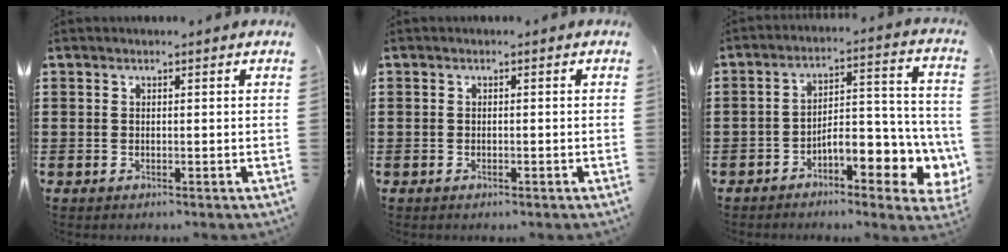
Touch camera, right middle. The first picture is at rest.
{"total": 0.6, "force": [-0.5, 0.2, 0.3], "torque": [-0.008, -0.004, -0.008]}
{"total": 7.8, "force": [-3.7, 3.0, 6.1], "torque": [-0.089, -0.016, -0.068]}